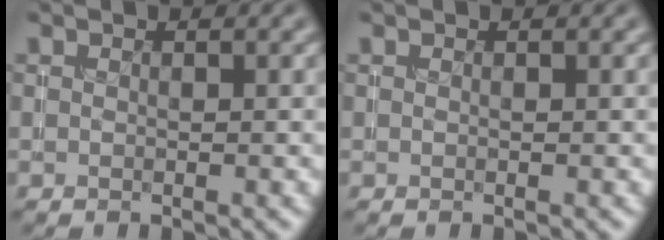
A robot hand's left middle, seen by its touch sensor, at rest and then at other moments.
{"total": 0.0}